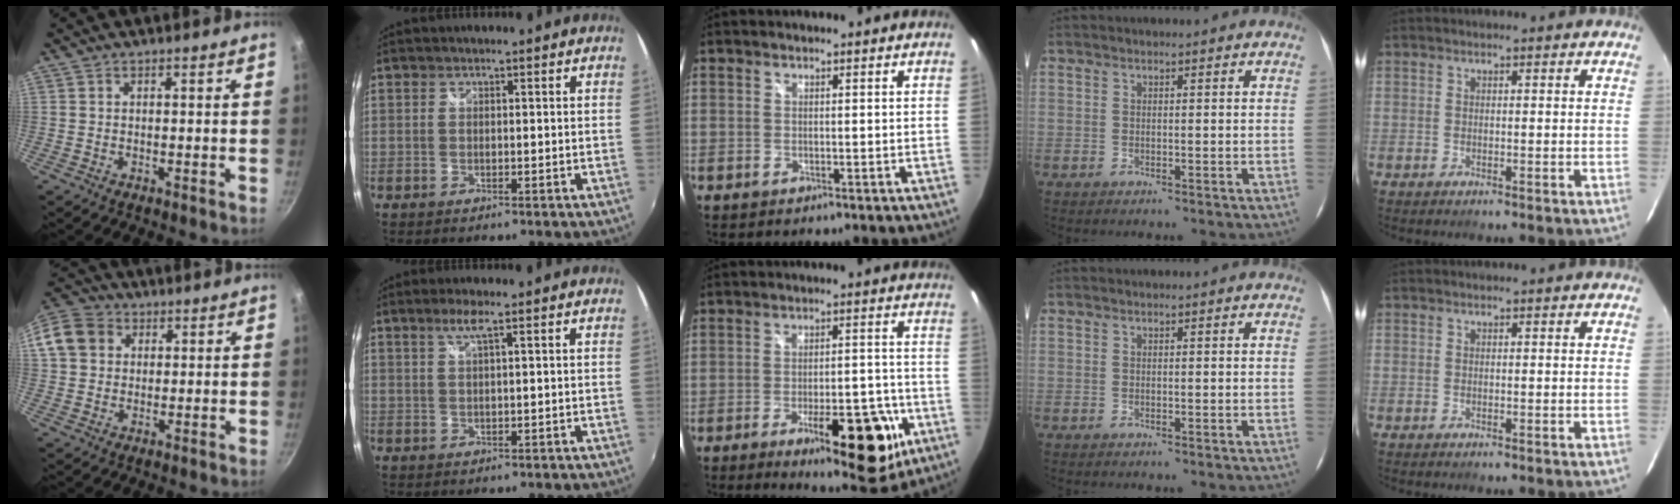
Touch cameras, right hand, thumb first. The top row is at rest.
{"thumb": {"total": 10.6, "force": [2.4, 9.0, 5.0], "torque": [-0.084, 0.022, 0.030]}, "index": {"total": 2.4, "force": [1.3, -0.4, 2.0], "torque": [-0.040, 0.001, 0.026]}, "middle": {"total": 15.3, "force": [-7.2, 5.6, 12.3], "torque": [-0.177, -0.010, -0.084]}}